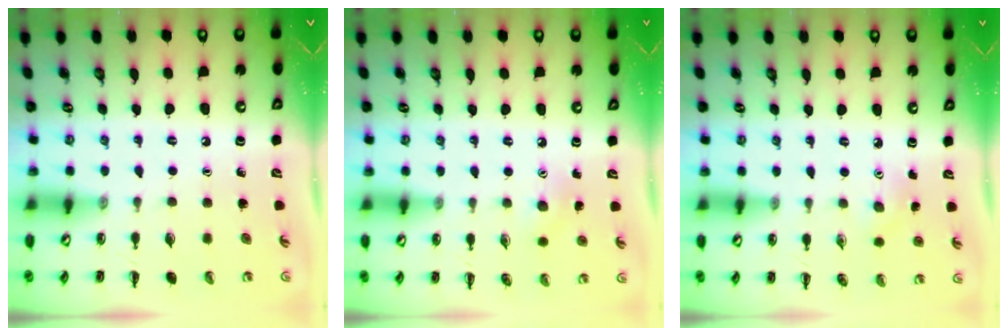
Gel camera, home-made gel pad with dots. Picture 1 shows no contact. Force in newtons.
{"total": 5.0, "press": 4.8, "slide": 1.2}
{"total": 3.8, "press": 3.7, "slide": 0.8}